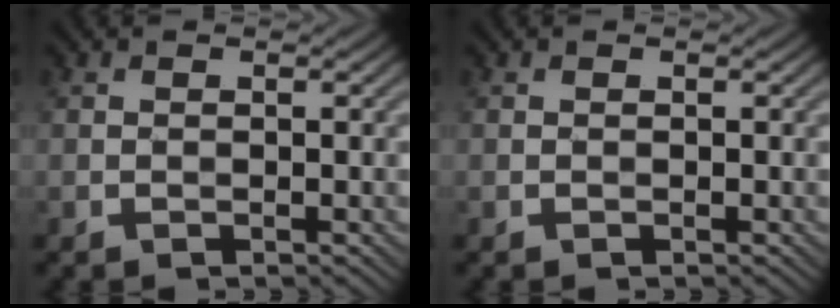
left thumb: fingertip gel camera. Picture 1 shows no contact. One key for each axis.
{"total": 0.0}